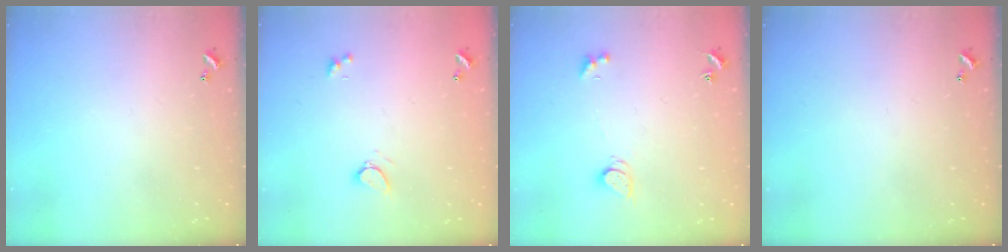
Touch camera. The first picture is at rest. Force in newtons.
{"total": 1.6, "press": 1.4, "slide": 0.6}
{"total": 2.8, "press": 2.7, "slide": 0.5}
{"total": 0.0}